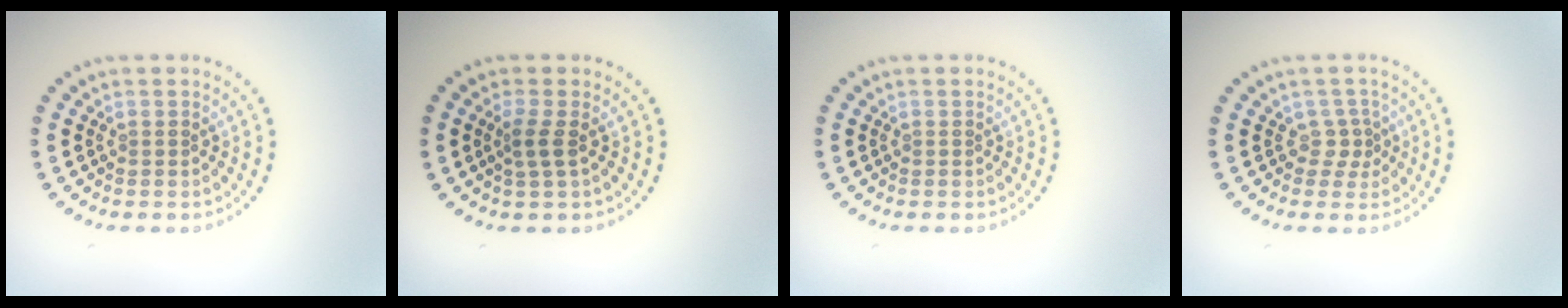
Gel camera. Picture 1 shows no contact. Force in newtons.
{"total": 1.6, "press": 1.3, "slide": 0.9}
{"total": 0.0}
{"total": 1.5, "press": 1.0, "slide": 1.0}